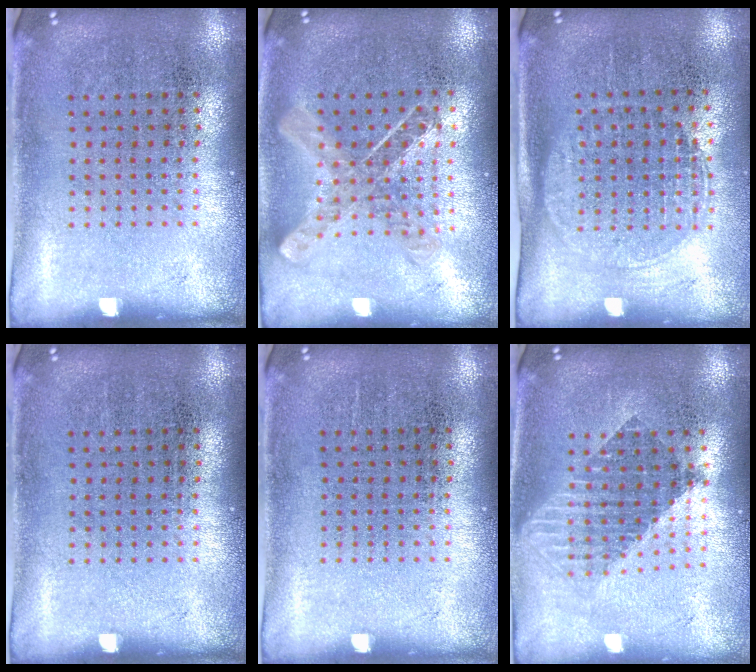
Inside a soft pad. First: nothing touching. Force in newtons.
{"total": 0.9, "press": 0.9, "slide": 0.0}
{"total": 1.5, "press": 1.3, "slide": 0.8}
{"total": 0.0}
{"total": 0.0}
{"total": 1.7, "press": 1.4, "slide": 1.0}